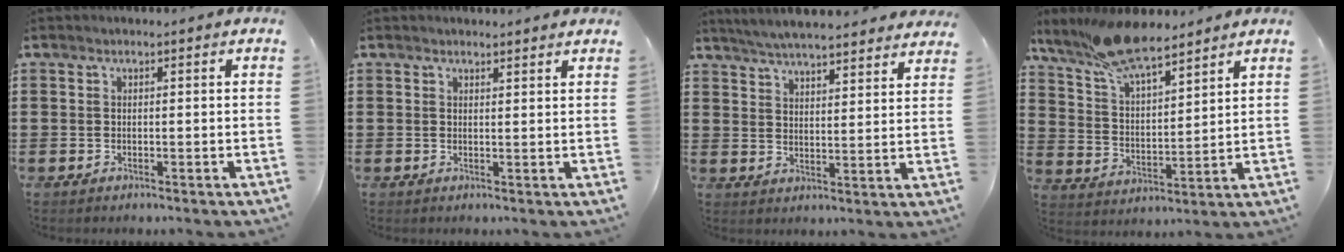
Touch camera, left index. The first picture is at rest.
{"total": 1.4, "force": [1.4, 0.0, 0.1], "torque": [-0.006, -0.001, 0.027]}
{"total": 5.3, "force": [5.2, -0.3, 0.9], "torque": [-0.037, -0.024, 0.094]}
{"total": 11.4, "force": [9.4, 2.9, 5.9], "torque": [-0.140, -0.021, 0.175]}